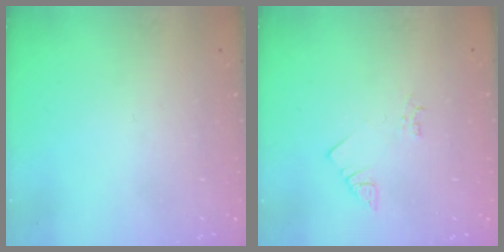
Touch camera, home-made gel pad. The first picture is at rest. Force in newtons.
{"total": 2.5, "press": 2.5, "slide": 0.5}